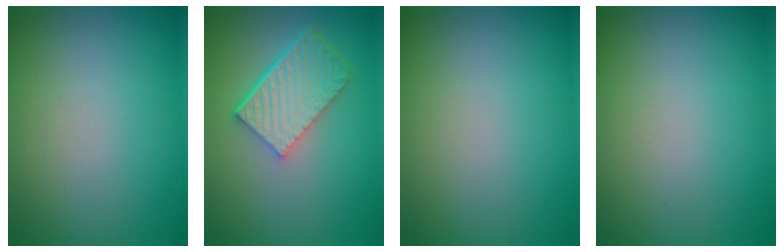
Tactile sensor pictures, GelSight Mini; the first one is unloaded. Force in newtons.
{"total": 6.0, "press": 4.2, "slide": 4.2}
{"total": 0.0}
{"total": 0.0}